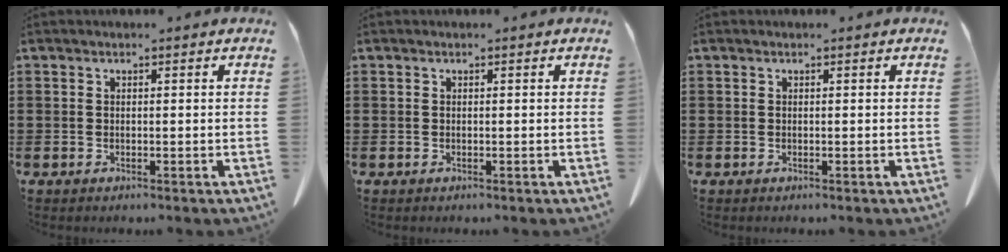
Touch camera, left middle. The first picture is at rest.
{"total": 0.0}
{"total": 0.0}